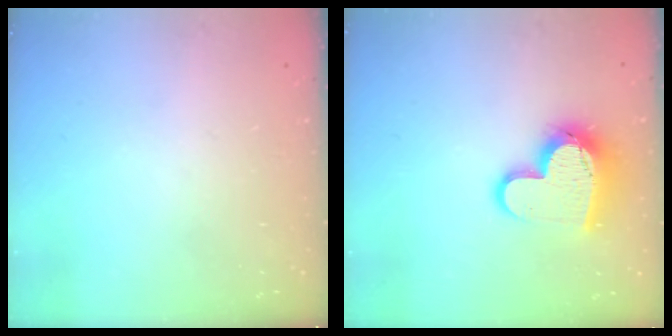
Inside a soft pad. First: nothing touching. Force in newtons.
{"total": 15.0, "press": 15.0, "slide": 1.0}